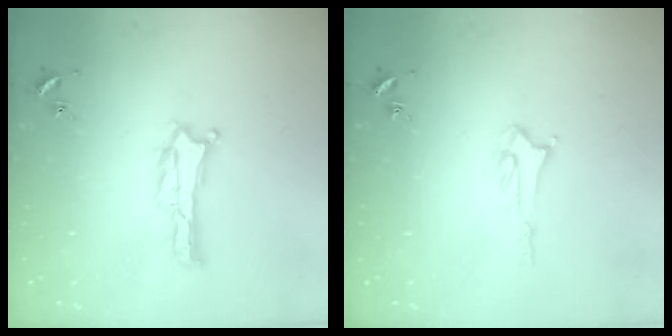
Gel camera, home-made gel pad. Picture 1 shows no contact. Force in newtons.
{"total": 2.6, "press": 2.6, "slide": 0.3}